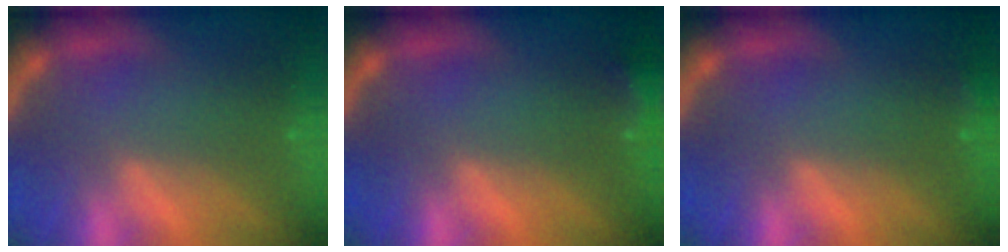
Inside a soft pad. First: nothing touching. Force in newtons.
{"total": 3.0}
{"total": 0.9}